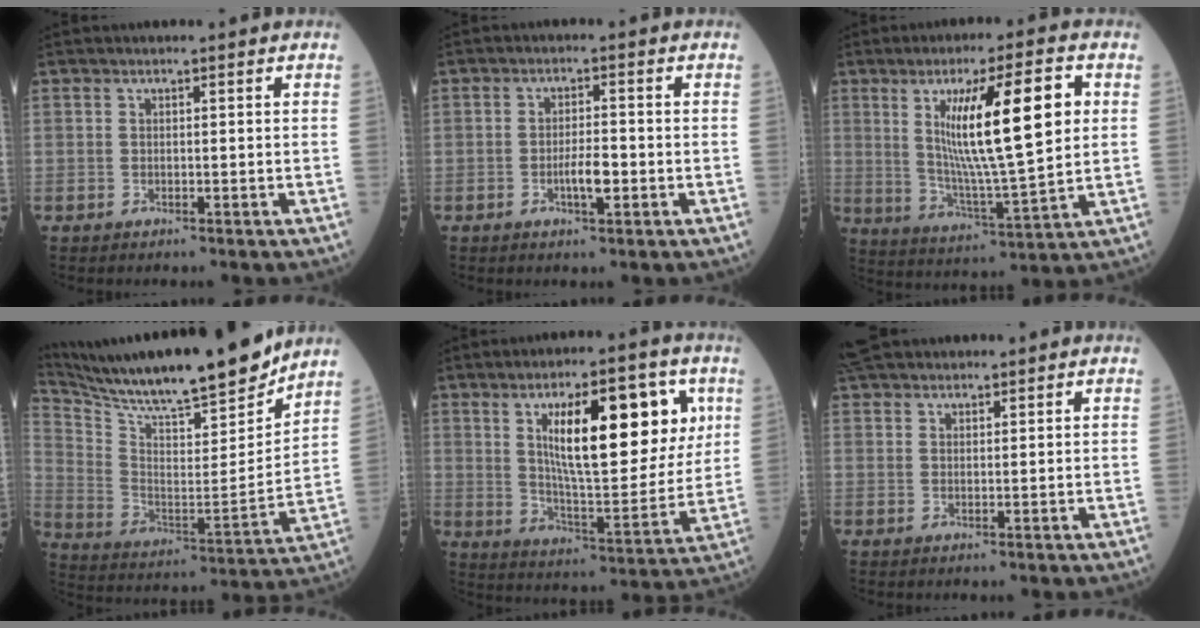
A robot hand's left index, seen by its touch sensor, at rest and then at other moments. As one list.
[{"total": 3.5, "force": [-1.6, 0.7, 3.1], "torque": [-0.057, -0.004, -0.026]}, {"total": 15.5, "force": [3.6, 1.2, 15.0], "torque": [-0.264, -0.006, 0.062]}, {"total": 24.1, "force": [21.1, 2.3, 11.4], "torque": [-0.216, -0.035, 0.335]}, {"total": 17.3, "force": [6.1, 4.9, 15.5], "torque": [-0.240, 0.006, 0.098]}, {"total": 5.3, "force": [4.7, 1.5, 2.0], "torque": [-0.033, 0.034, 0.083]}]